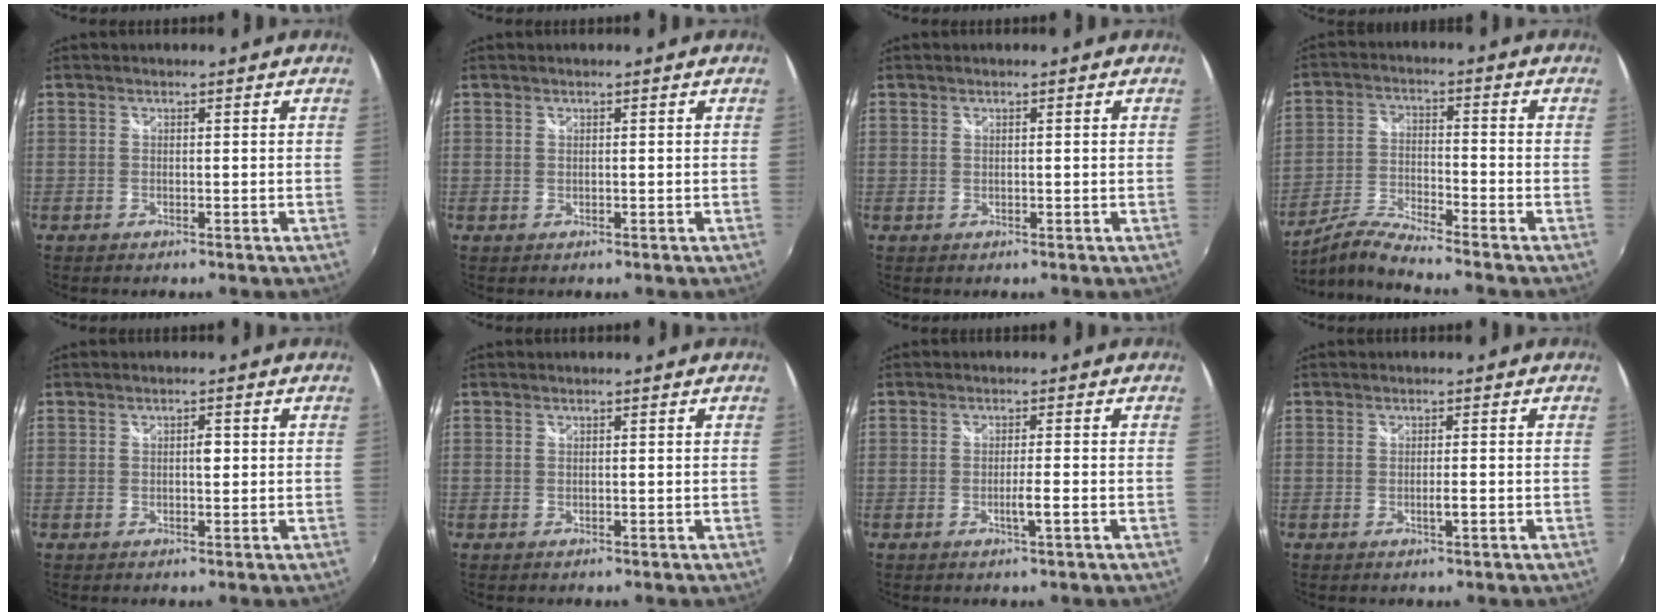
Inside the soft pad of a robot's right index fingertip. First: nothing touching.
{"total": 0.0}
{"total": 0.7, "force": [0.3, -0.1, 0.6], "torque": [-0.011, 0.002, 0.005]}
{"total": 8.4, "force": [-7.6, -1.2, 3.4], "torque": [-0.078, -0.003, -0.150]}
{"total": 1.8, "force": [0.3, 0.8, 1.5], "torque": [-0.022, 0.002, 0.004]}
{"total": 0.0}
{"total": 2.7, "force": [-1.0, -0.4, 2.5], "torque": [-0.041, -0.006, -0.018]}
{"total": 1.7, "force": [-0.5, 0.1, 1.6], "torque": [-0.027, -0.003, -0.009]}